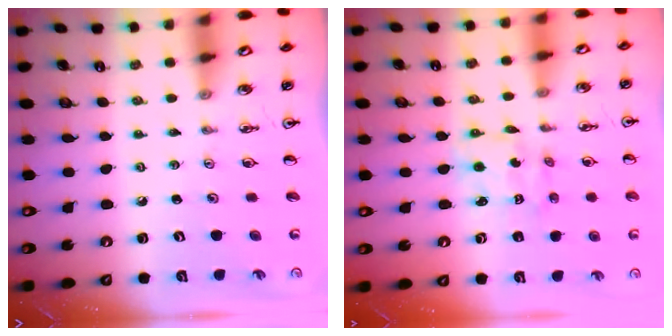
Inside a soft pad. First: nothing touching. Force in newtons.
{"total": 3.5, "press": 3.5, "slide": 0.2}